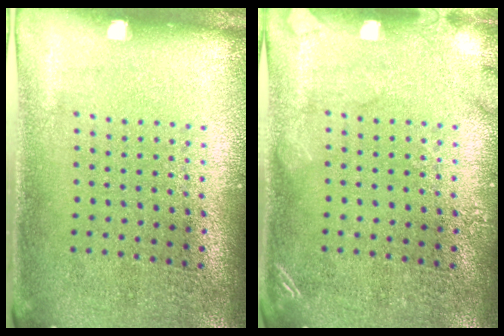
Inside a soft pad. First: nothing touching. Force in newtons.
{"total": 1.7, "press": 1.6, "slide": 0.3}